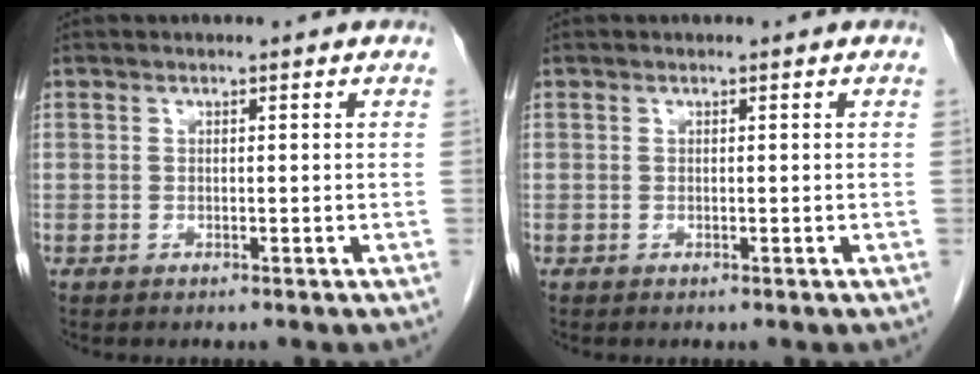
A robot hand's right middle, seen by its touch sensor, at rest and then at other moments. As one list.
[{"total": 0.0}]